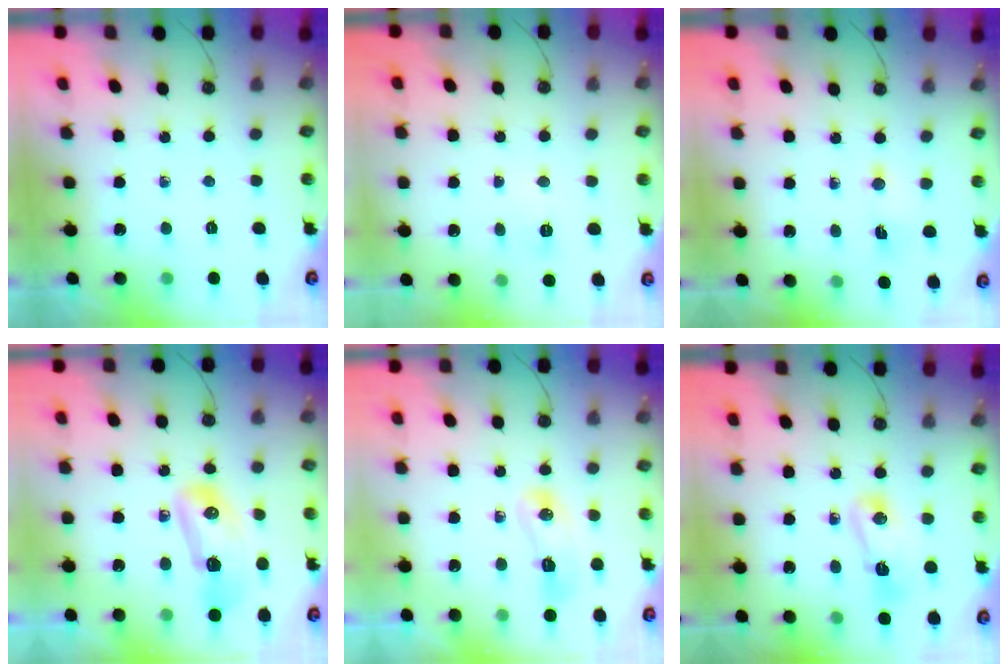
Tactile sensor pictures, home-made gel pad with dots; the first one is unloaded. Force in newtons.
{"total": 5.6, "press": 4.9, "slide": 2.7}
{"total": 2.7, "press": 2.7, "slide": 0.4}
{"total": 18.3, "press": 14.2, "slide": 11.6}
{"total": 14.6, "press": 9.6, "slide": 10.9}
{"total": 5.9, "press": 5.8, "slide": 0.9}